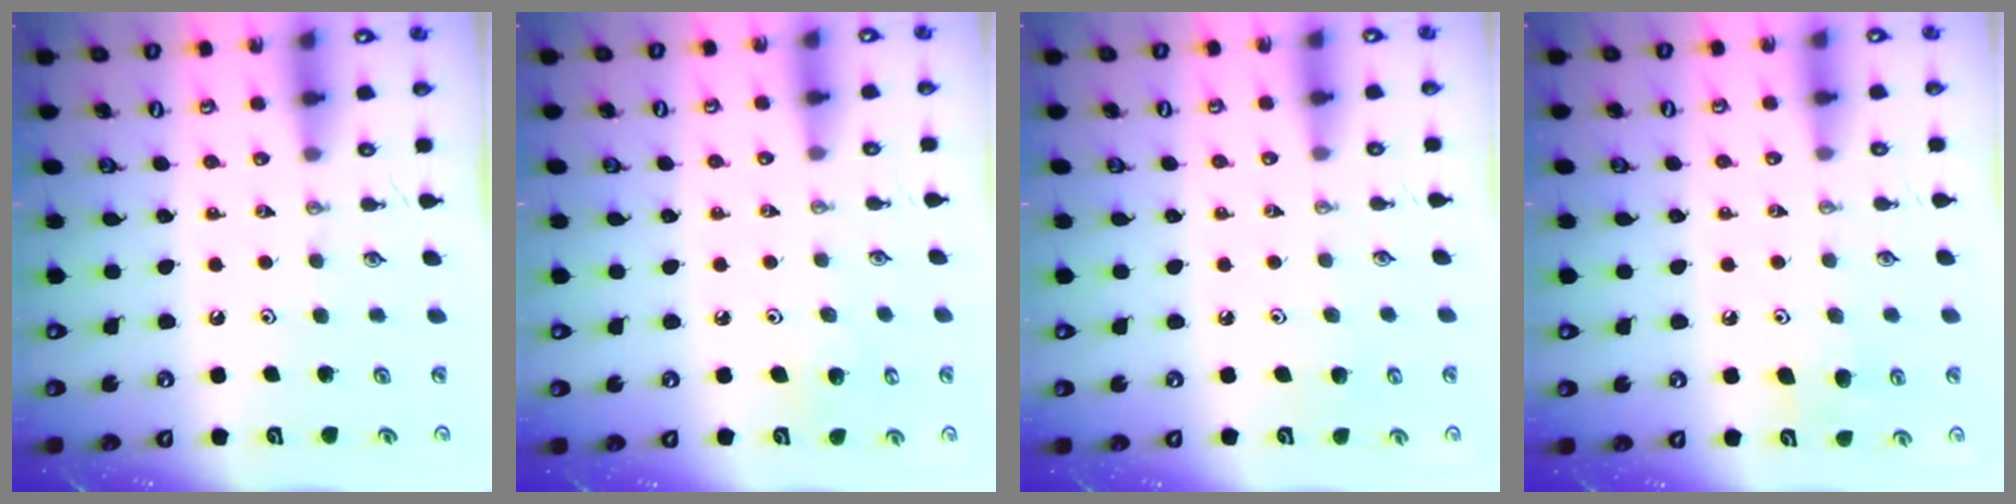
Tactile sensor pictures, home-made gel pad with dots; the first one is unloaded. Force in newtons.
{"total": 5.0, "press": 4.9, "slide": 0.5}
{"total": 3.4, "press": 3.4, "slide": 0.4}
{"total": 7.2, "press": 7.1, "slide": 1.3}